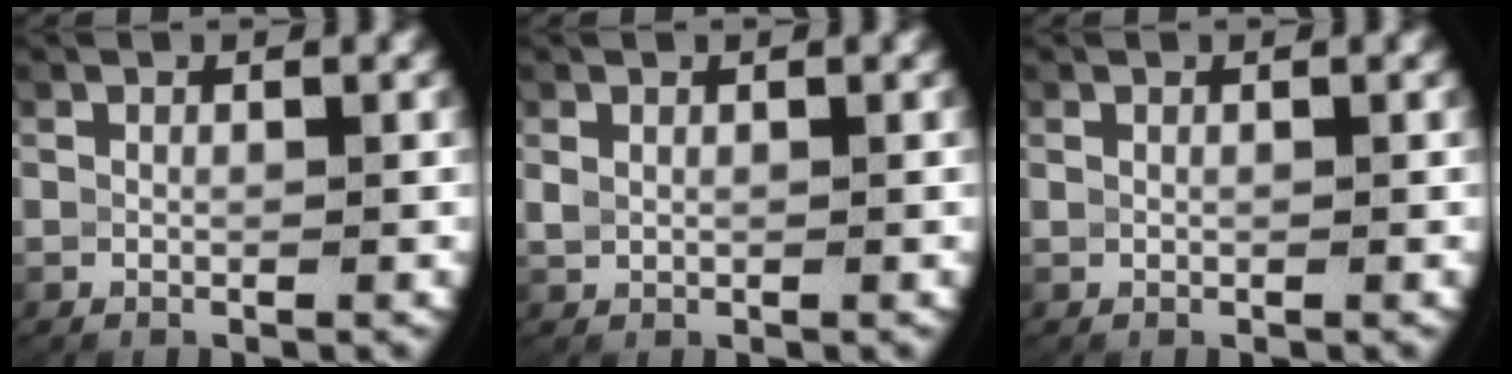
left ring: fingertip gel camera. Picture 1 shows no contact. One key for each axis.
{"total": 0.8, "fx": -0.1, "fy": 0.7, "fz": 0.4, "tx": -0.015, "ty": -0.002, "tz": 0.006}
{"total": 0.0}